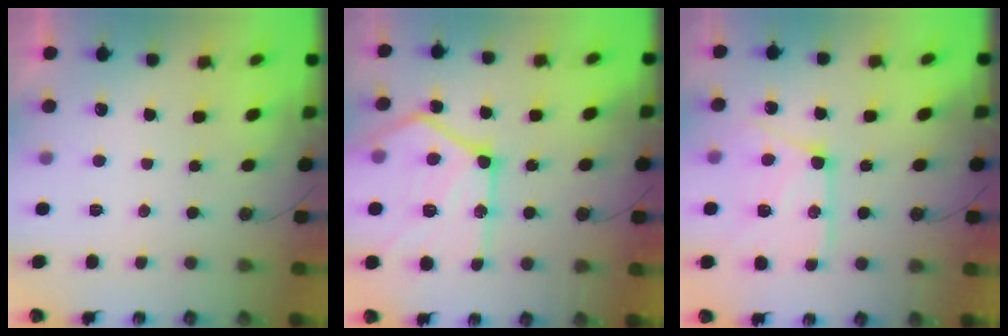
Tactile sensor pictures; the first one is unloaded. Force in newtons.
{"total": 25.8, "press": 25.7, "slide": 2.6}
{"total": 17.4, "press": 17.3, "slide": 1.9}